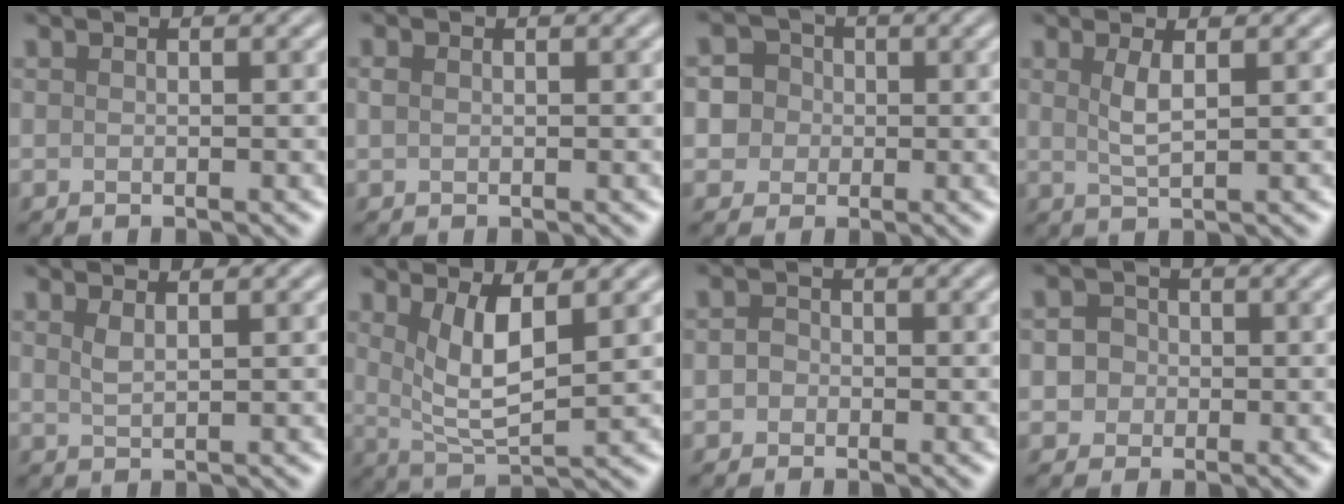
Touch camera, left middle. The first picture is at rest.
{"total": 0.7, "force": [0.2, 0.5, 0.4], "torque": [-0.010, 0.001, 0.002]}
{"total": 4.7, "force": [0.4, 4.5, 1.4], "torque": [-0.006, 0.032, -0.012]}
{"total": 2.0, "force": [0.8, 0.5, 1.8], "torque": [-0.037, -0.003, 0.017]}
{"total": 1.3, "force": [0.8, 0.4, 0.9], "torque": [-0.020, -0.001, 0.016]}
{"total": 4.5, "force": [1.6, 1.4, 3.9], "torque": [-0.077, -0.013, 0.035]}
{"total": 1.3, "force": [-0.3, 1.2, 0.4], "torque": [-0.001, -0.001, -0.010]}
{"total": 2.5, "force": [0.0, 2.3, 0.9], "torque": [0.007, 0.005, -0.008]}